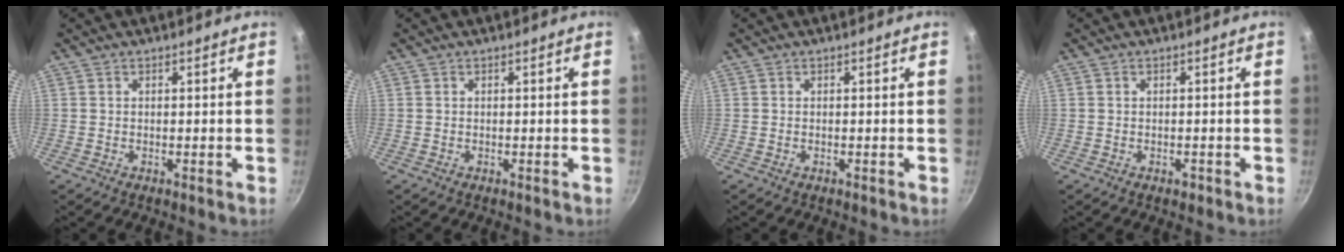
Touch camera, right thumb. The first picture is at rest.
{"total": 0.0}
{"total": 0.0}
{"total": 0.8, "force": [-0.5, 0.5, 0.5], "torque": [-0.008, 0.003, -0.003]}